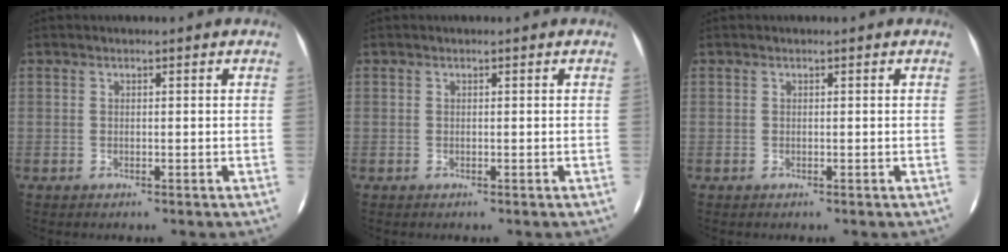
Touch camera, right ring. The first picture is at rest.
{"total": 0.0}
{"total": 0.0}